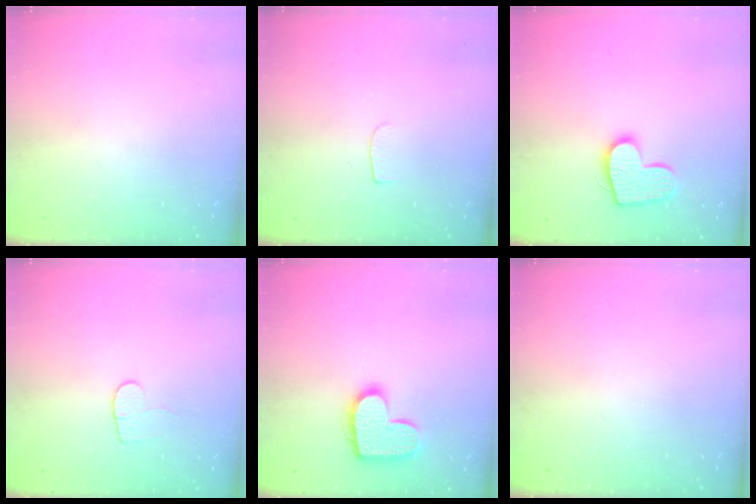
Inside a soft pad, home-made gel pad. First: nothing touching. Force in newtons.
{"total": 3.0, "press": 3.0, "slide": 0.3}
{"total": 13.0, "press": 13.0, "slide": 0.9}
{"total": 4.5, "press": 4.4, "slide": 0.5}
{"total": 13.5, "press": 13.5, "slide": 0.7}
{"total": 0.0}